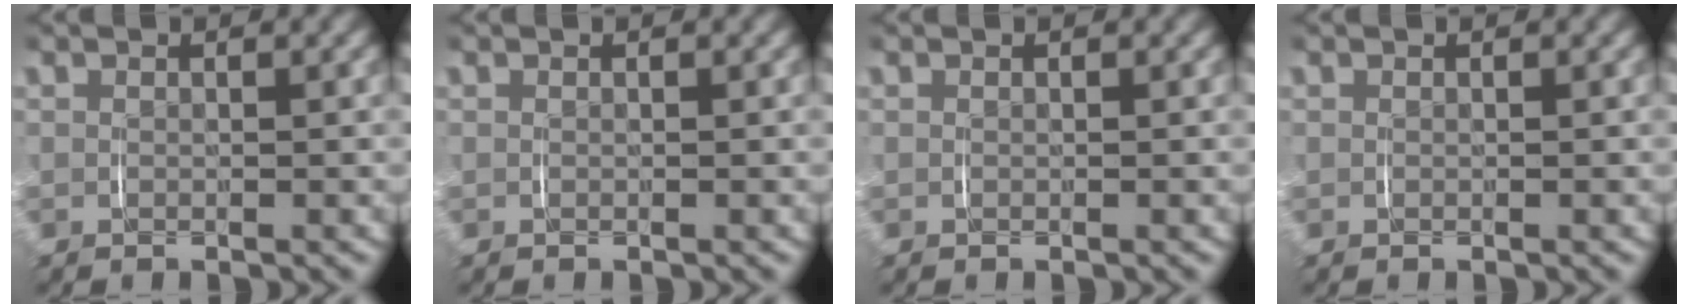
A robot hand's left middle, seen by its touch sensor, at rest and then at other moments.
{"total": 0.0}
{"total": 0.0}
{"total": 0.0}